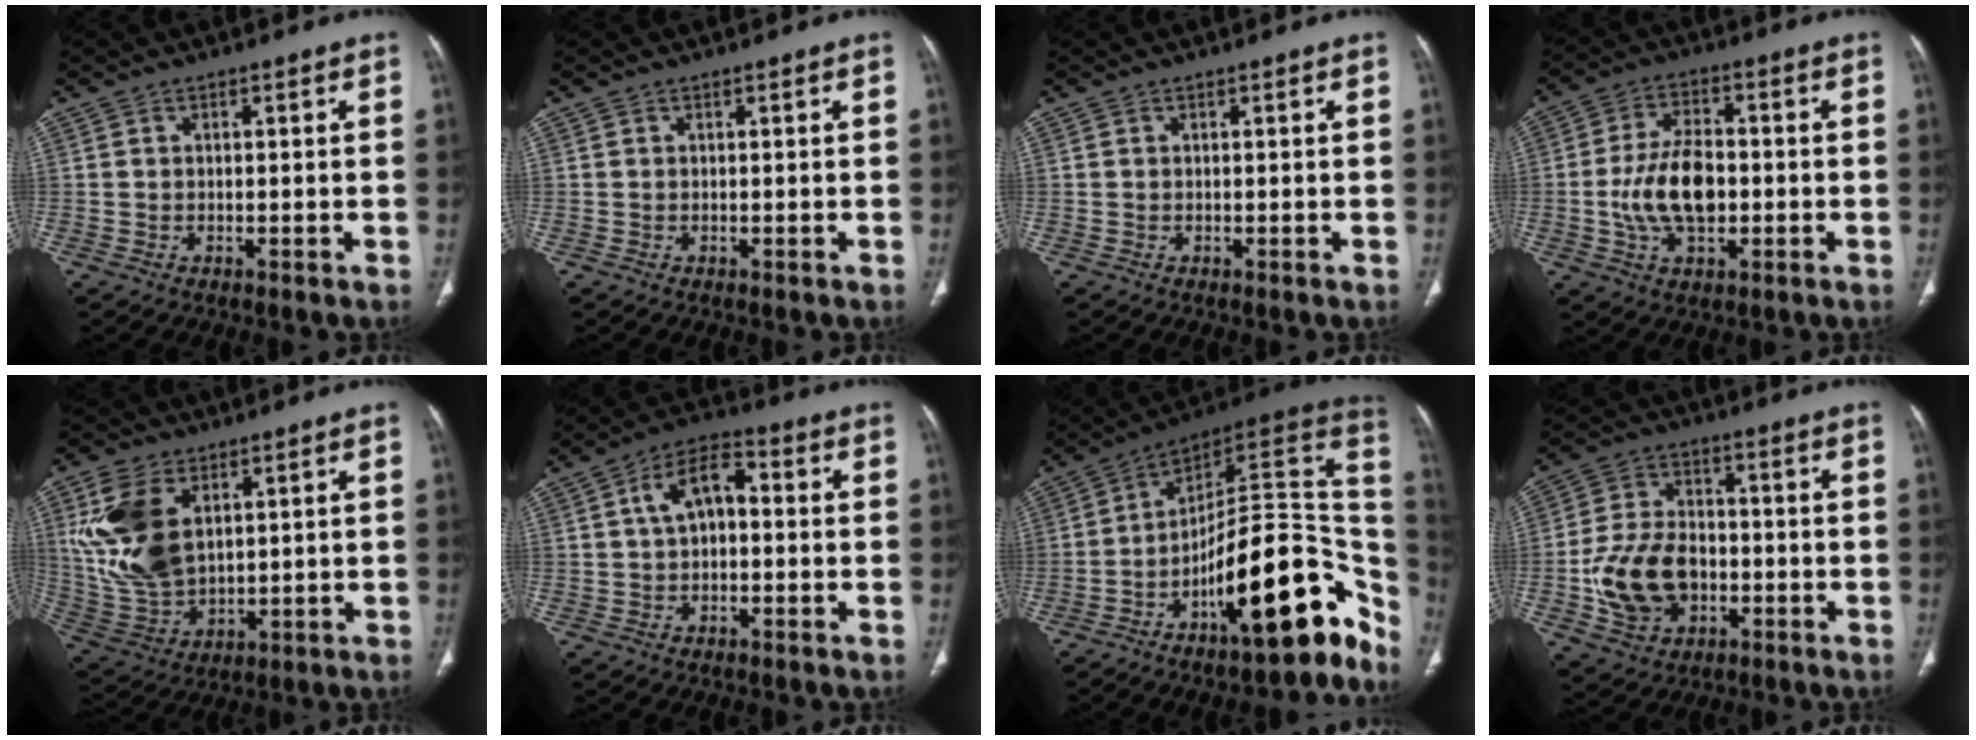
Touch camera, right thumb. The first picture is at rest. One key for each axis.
{"total": 0.0}
{"total": 0.0}
{"total": 11.4, "fx": -1.4, "fy": 6.5, "fz": 9.2, "tx": -0.164, "ty": 0.015, "tz": -0.025}
{"total": 14.7, "fx": 4.5, "fy": 8.9, "fz": 10.8, "tx": -0.218, "ty": -0.015, "tz": 0.104}
{"total": 8.2, "fx": 0.8, "fy": 4.7, "fz": 6.6, "tx": -0.104, "ty": 0.026, "tz": 0.003}
{"total": 27.3, "fx": -11.2, "fy": 9.9, "fz": 22.8, "tx": -0.226, "ty": 0.095, "tz": -0.161}
{"total": 13.4, "fx": -3.0, "fy": 9.6, "fz": 8.8, "tx": -0.152, "ty": 0.022, "tz": -0.048}